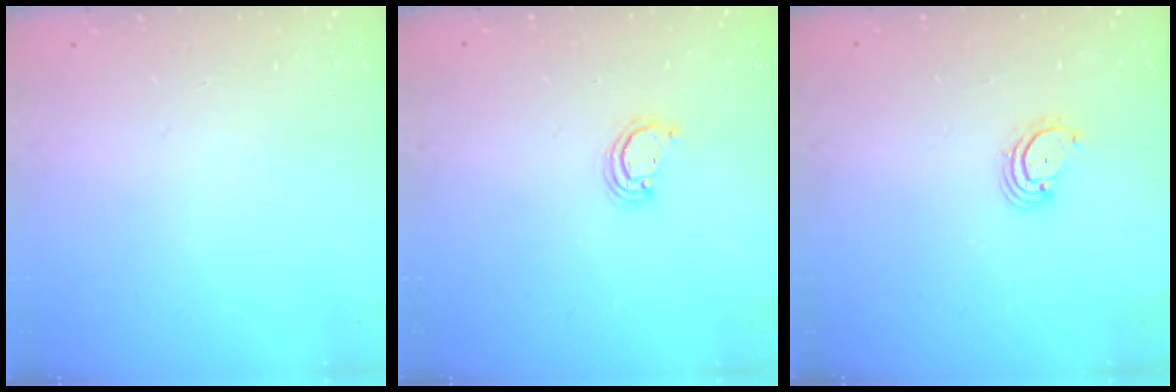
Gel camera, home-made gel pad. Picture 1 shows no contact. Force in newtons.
{"total": 2.0, "press": 2.0, "slide": 0.2}
{"total": 3.1, "press": 3.1, "slide": 0.3}